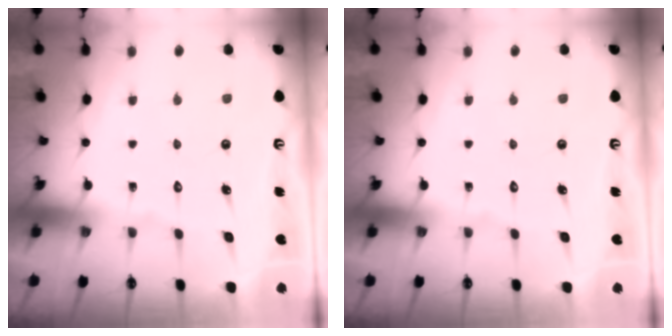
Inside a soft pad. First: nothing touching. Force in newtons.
{"total": 0.0}